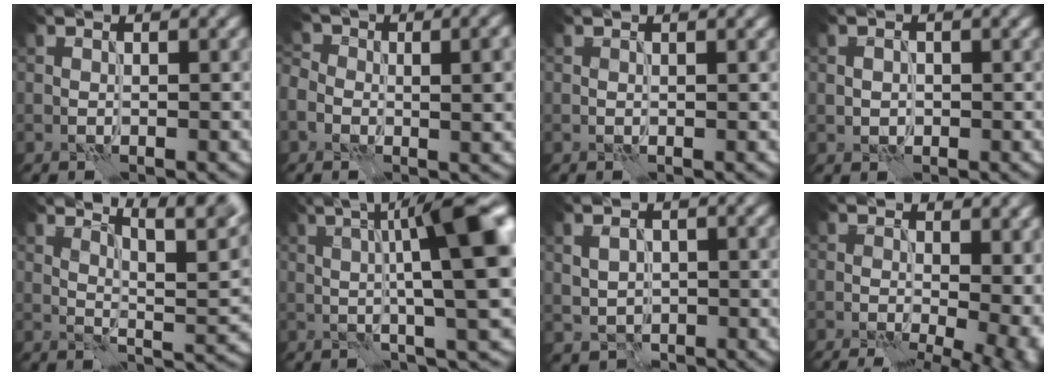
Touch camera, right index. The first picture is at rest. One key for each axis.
{"total": 8.4, "fx": -0.2, "fy": 5.1, "fz": 6.6, "tx": -0.083, "ty": -0.002, "tz": -0.002}
{"total": 0.7, "fx": 0.4, "fy": 0.3, "fz": 0.4, "tx": -0.003, "ty": -0.001, "tz": 0.002}
{"total": 1.1, "fx": -0.2, "fy": 1.0, "fz": 0.4, "tx": -0.010, "ty": 0.000, "tz": -0.001}
{"total": 9.6, "fx": 6.5, "fy": 2.5, "fz": 6.6, "tx": -0.092, "ty": 0.010, "tz": 0.084}
{"total": 11.8, "fx": 1.7, "fy": 2.5, "fz": 11.4, "tx": -0.148, "ty": 0.015, "tz": 0.027}
{"total": 1.3, "fx": -0.1, "fy": 1.2, "fz": 0.5, "tx": -0.013, "ty": -0.001, "tz": 0.004}
{"total": 11.4, "fx": -0.4, "fy": 5.7, "fz": 9.8, "tx": -0.070, "ty": 0.009, "tz": 0.016}